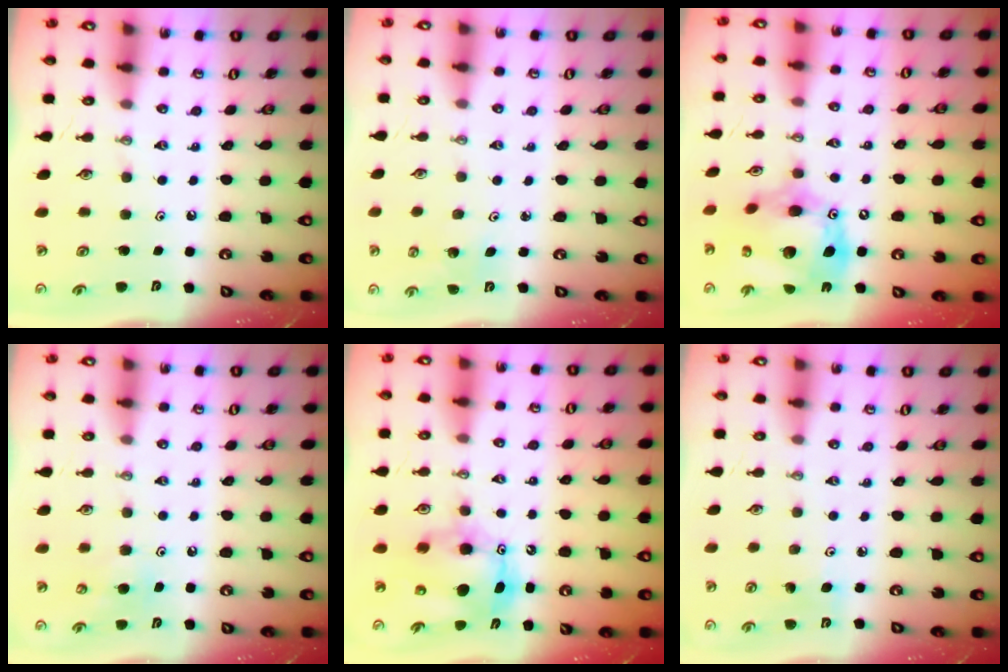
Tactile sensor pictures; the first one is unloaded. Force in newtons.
{"total": 2.3, "press": 2.3, "slide": 0.2}
{"total": 21.6, "press": 21.5, "slide": 2.3}
{"total": 8.2, "press": 8.1, "slide": 1.1}
{"total": 10.8, "press": 10.5, "slide": 2.6}
{"total": 7.1, "press": 7.0, "slide": 0.7}